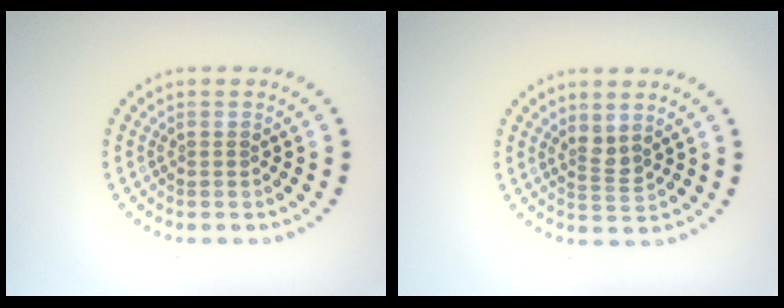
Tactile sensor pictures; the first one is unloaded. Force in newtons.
{"total": 1.7, "press": 1.3, "slide": 1.1}